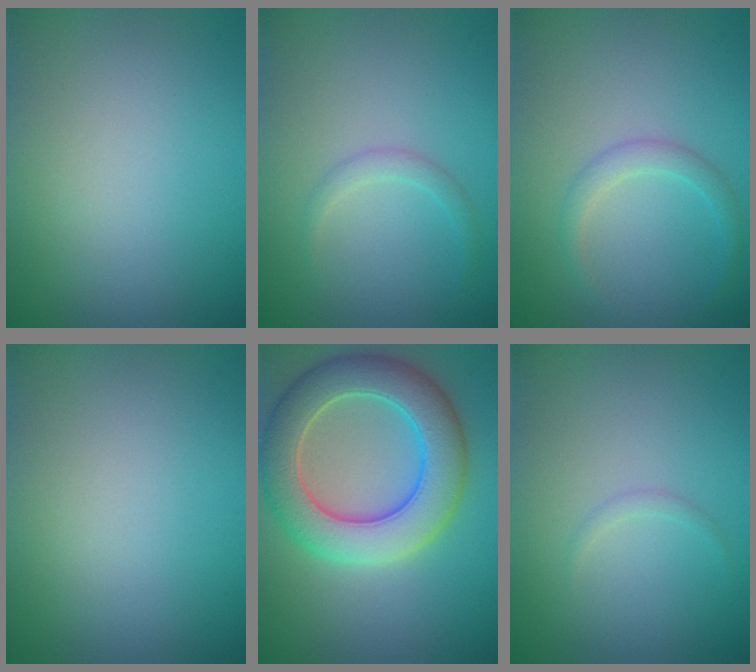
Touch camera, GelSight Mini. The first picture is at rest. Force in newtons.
{"total": 1.2, "press": 1.2, "slide": 0.0}
{"total": 1.7, "press": 1.7, "slide": 0.1}
{"total": 0.0}
{"total": 7.9, "press": 7.9, "slide": 0.5}
{"total": 0.6, "press": 0.6, "slide": 0.0}